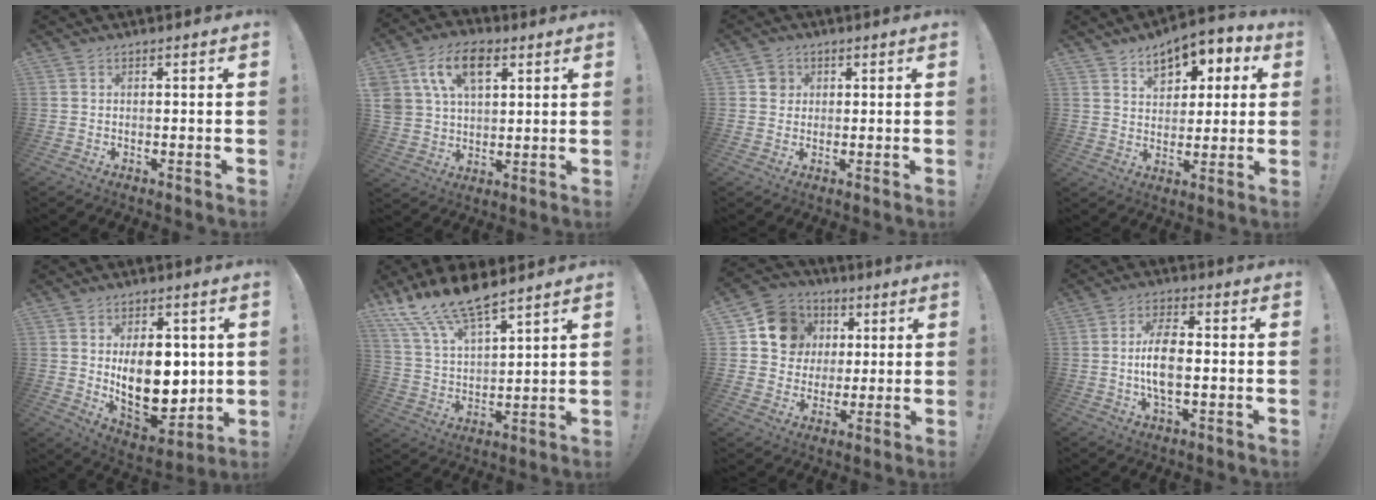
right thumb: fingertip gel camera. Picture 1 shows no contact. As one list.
[{"total": 14.0, "force": [6.3, 9.3, 8.4], "torque": [-0.140, -0.010, 0.120]}, {"total": 3.7, "force": [0.9, 3.4, 0.8], "torque": [-0.002, 0.002, 0.015]}, {"total": 9.9, "force": [5.5, 6.5, 5.0], "torque": [-0.068, -0.029, 0.101]}, {"total": 17.3, "force": [2.1, 10.8, 13.4], "torque": [-0.202, -0.029, 0.044]}, {"total": 14.8, "force": [11.8, 4.5, 7.8], "torque": [-0.159, -0.075, 0.218]}, {"total": 13.3, "force": [4.0, 11.9, 4.6], "torque": [-0.052, -0.011, 0.083]}, {"total": 9.6, "force": [-1.0, 4.3, 8.6], "torque": [-0.171, 0.004, -0.019]}]